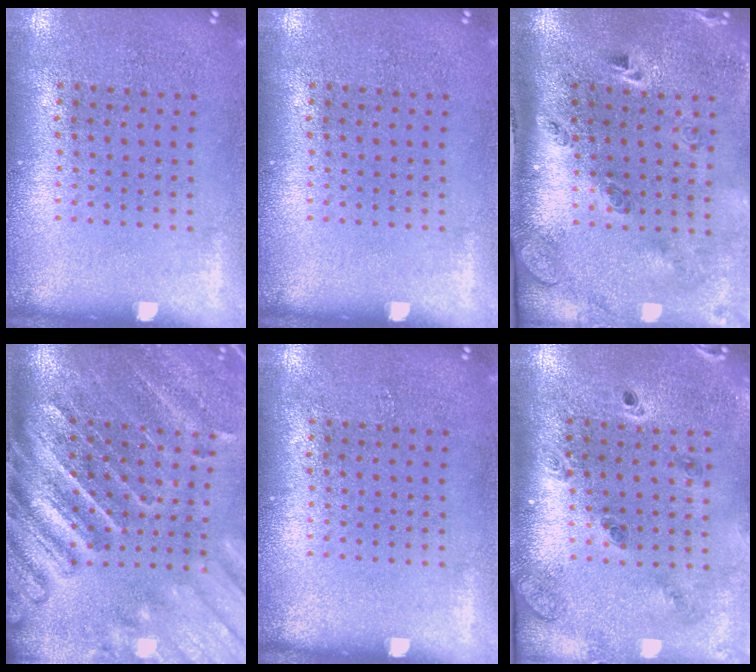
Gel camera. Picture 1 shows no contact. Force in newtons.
{"total": 0.0}
{"total": 3.0, "press": 1.9, "slide": 2.2}
{"total": 4.1, "press": 3.5, "slide": 2.2}
{"total": 0.0}
{"total": 1.4, "press": 1.4, "slide": 0.3}